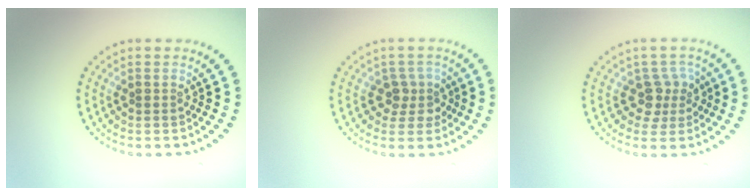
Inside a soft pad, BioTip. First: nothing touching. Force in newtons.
{"total": 2.2, "press": 1.9, "slide": 1.2}
{"total": 2.6, "press": 2.0, "slide": 1.6}